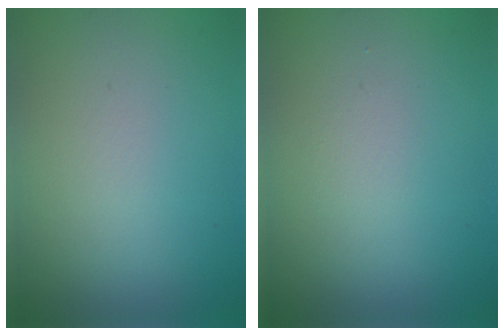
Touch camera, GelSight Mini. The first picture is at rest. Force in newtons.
{"total": 0.6, "press": 0.6, "slide": 0.0}